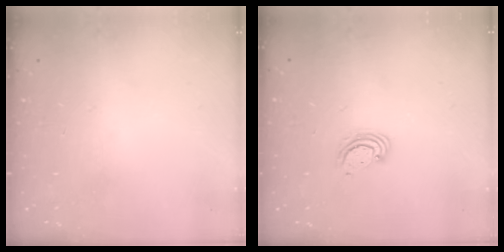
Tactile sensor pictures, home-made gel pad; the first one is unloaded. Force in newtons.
{"total": 3.3, "press": 3.3, "slide": 0.2}